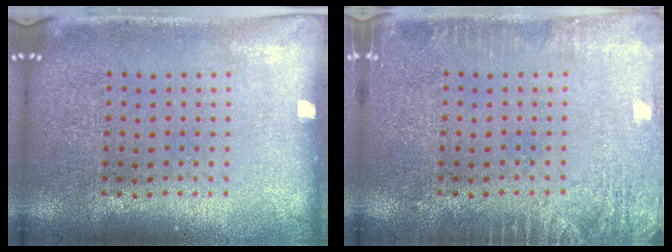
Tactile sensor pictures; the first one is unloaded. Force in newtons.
{"total": 2.3, "press": 2.2, "slide": 0.2}